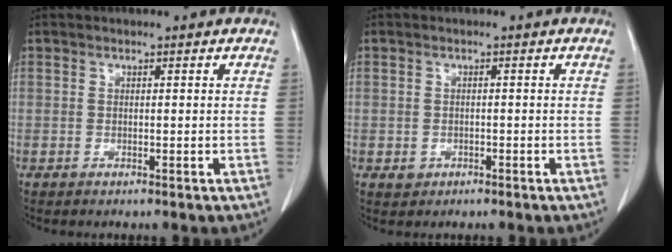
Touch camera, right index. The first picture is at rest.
{"total": 1.6, "force": [-0.7, 1.4, 0.2], "torque": [0.002, 0.006, -0.008]}